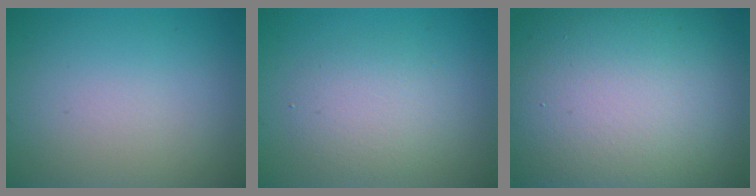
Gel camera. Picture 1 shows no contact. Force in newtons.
{"total": 2.9, "press": 2.9, "slide": 0.2}
{"total": 21.1, "press": 21.1, "slide": 1.4}